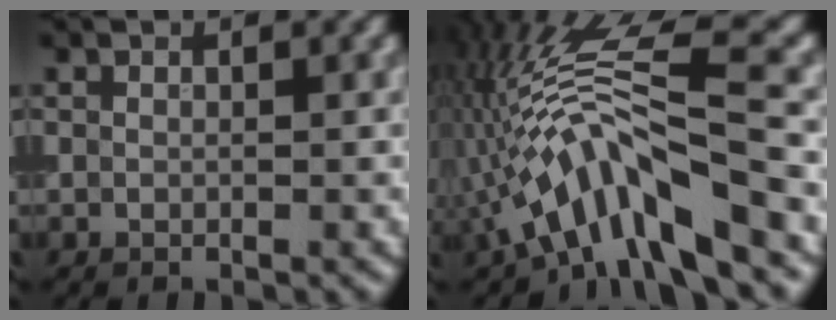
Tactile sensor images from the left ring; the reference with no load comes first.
{"total": 10.5, "force": [-4.4, 2.6, 9.2], "torque": [-0.156, 0.021, -0.076]}